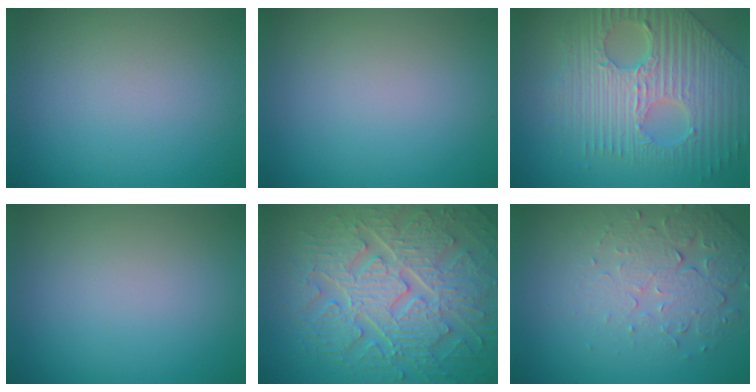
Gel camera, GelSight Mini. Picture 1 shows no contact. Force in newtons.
{"total": 0.0}
{"total": 9.8, "press": 6.6, "slide": 7.2}
{"total": 0.0}
{"total": 9.2, "press": 6.8, "slide": 6.2}
{"total": 5.0, "press": 3.3, "slide": 3.7}